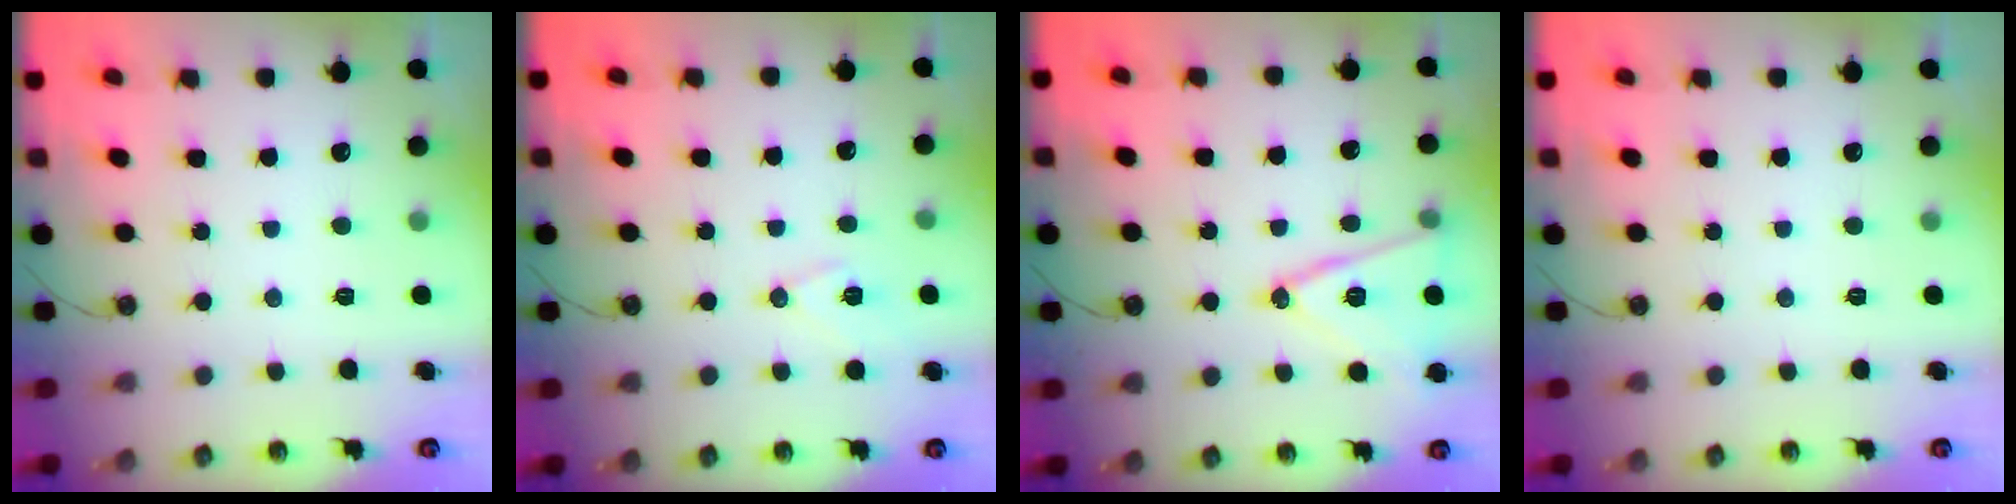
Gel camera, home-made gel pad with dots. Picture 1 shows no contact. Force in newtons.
{"total": 8.4, "press": 7.6, "slide": 3.6}
{"total": 14.9, "press": 14.6, "slide": 3.3}
{"total": 0.0}